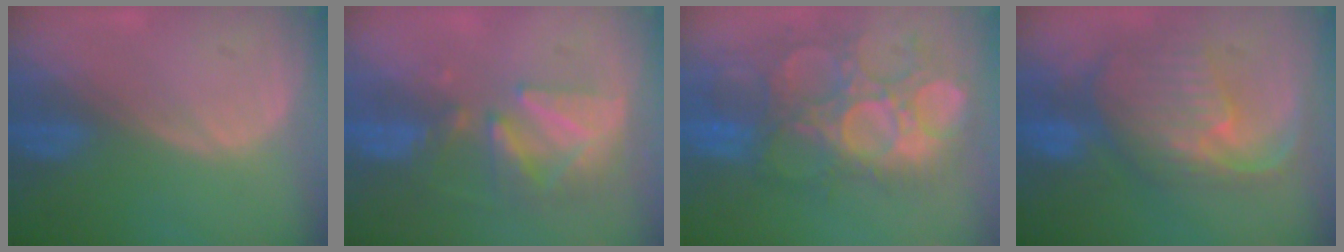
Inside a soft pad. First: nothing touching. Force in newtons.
{"total": 8.6, "press": 7.7, "slide": 3.9}
{"total": 12.4, "press": 11.6, "slide": 4.3}
{"total": 10.9, "press": 9.6, "slide": 5.3}